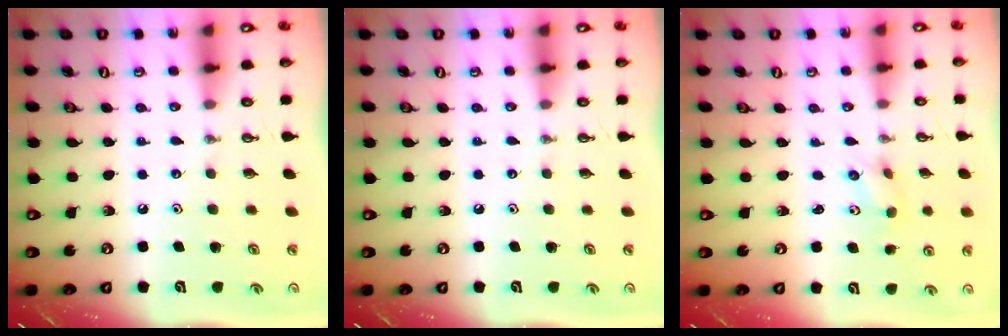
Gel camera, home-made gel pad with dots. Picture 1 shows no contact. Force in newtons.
{"total": 0.0}
{"total": 2.9, "press": 2.7, "slide": 1.2}